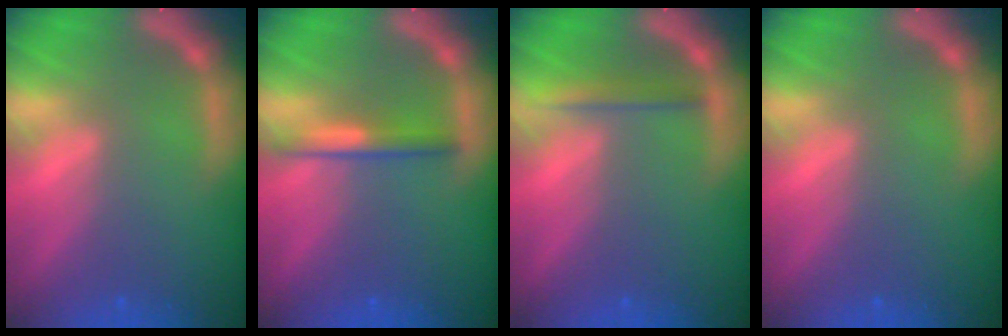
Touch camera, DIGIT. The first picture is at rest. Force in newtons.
{"total": 2.4}
{"total": 2.0}
{"total": 0.0}